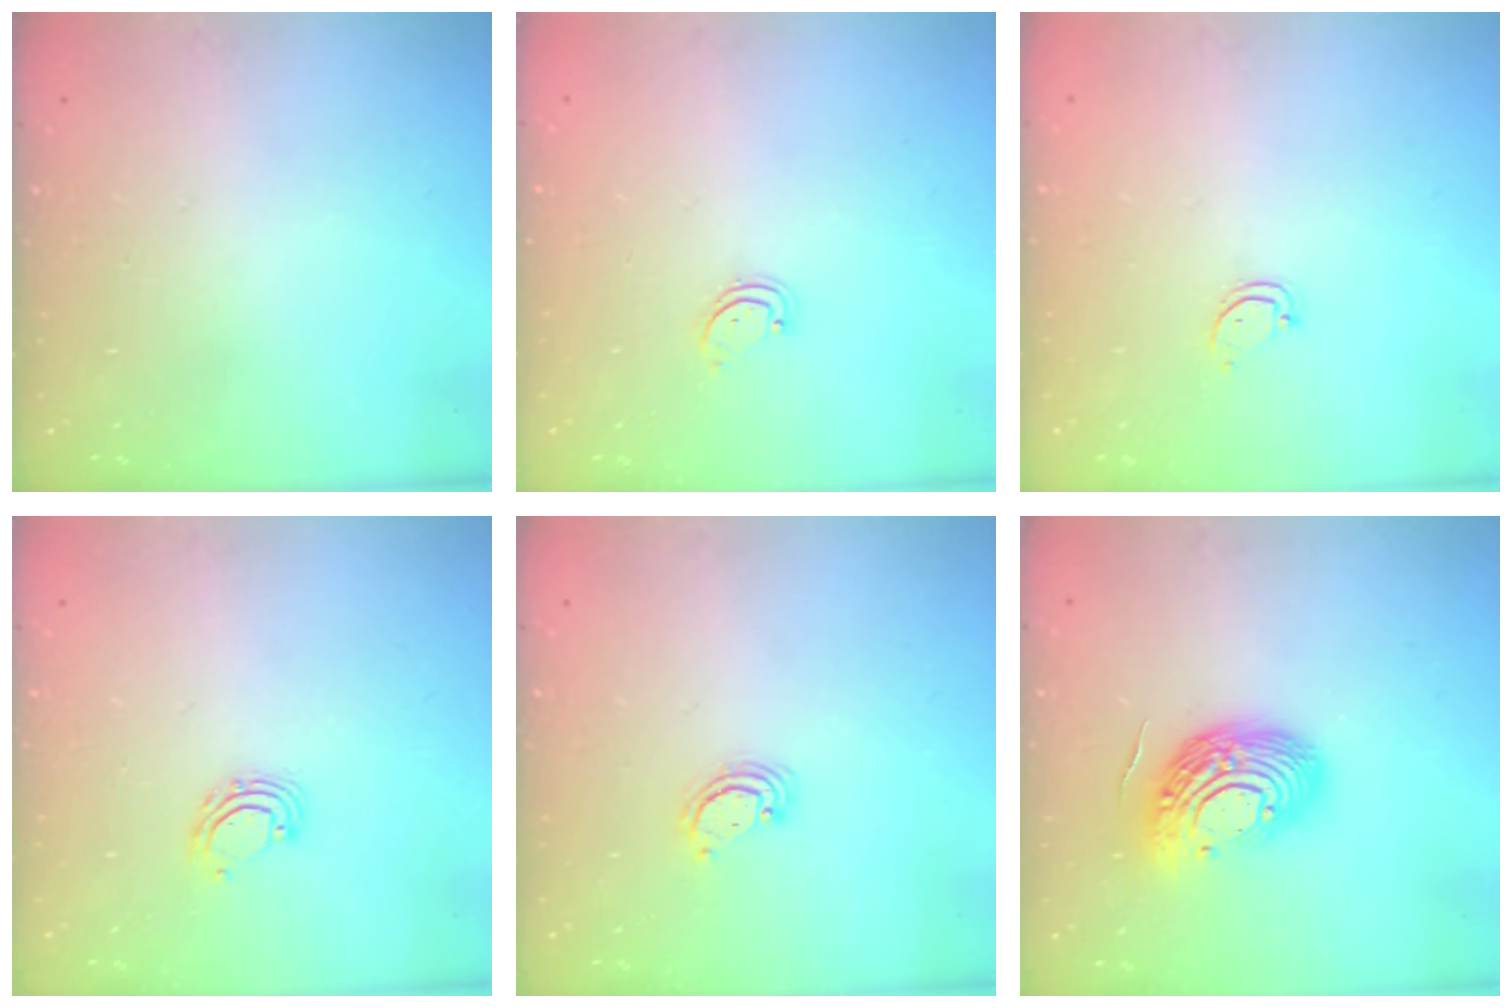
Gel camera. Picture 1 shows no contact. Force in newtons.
{"total": 1.9, "press": 1.9, "slide": 0.2}
{"total": 2.6, "press": 2.6, "slide": 0.3}
{"total": 4.2, "press": 4.2, "slide": 0.3}
{"total": 2.9, "press": 2.8, "slide": 0.3}
{"total": 15.0, "press": 14.9, "slide": 1.5}